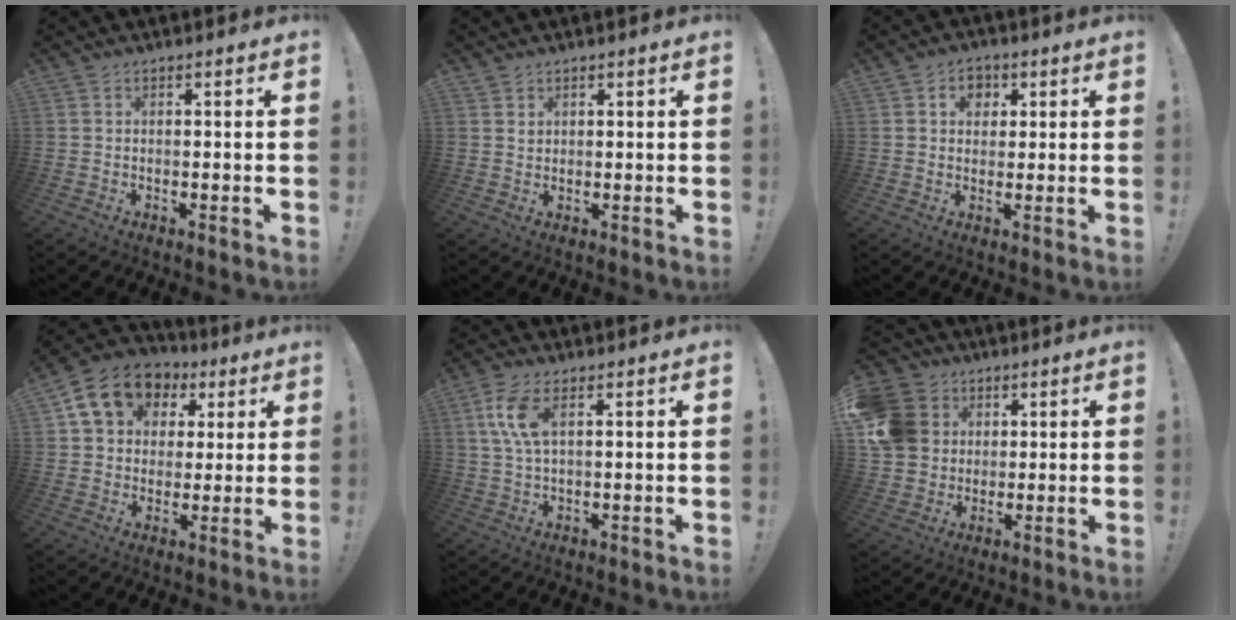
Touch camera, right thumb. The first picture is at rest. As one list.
[{"total": 1.7, "force": [1.3, 1.0, 0.3], "torque": [0.008, -0.012, 0.021]}, {"total": 5.3, "force": [2.0, 4.3, 2.4], "torque": [-0.019, -0.003, 0.031]}, {"total": 14.5, "force": [6.3, 11.3, 6.5], "torque": [-0.096, -0.023, 0.125]}, {"total": 8.6, "force": [2.9, 3.7, 7.2], "torque": [-0.146, -0.002, 0.053]}, {"total": 13.5, "force": [3.0, 11.9, 5.6], "torque": [-0.097, -0.001, 0.065]}]